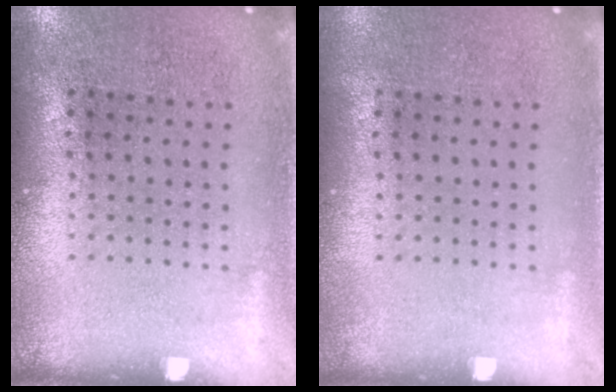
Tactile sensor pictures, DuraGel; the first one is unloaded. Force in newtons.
{"total": 0.0}